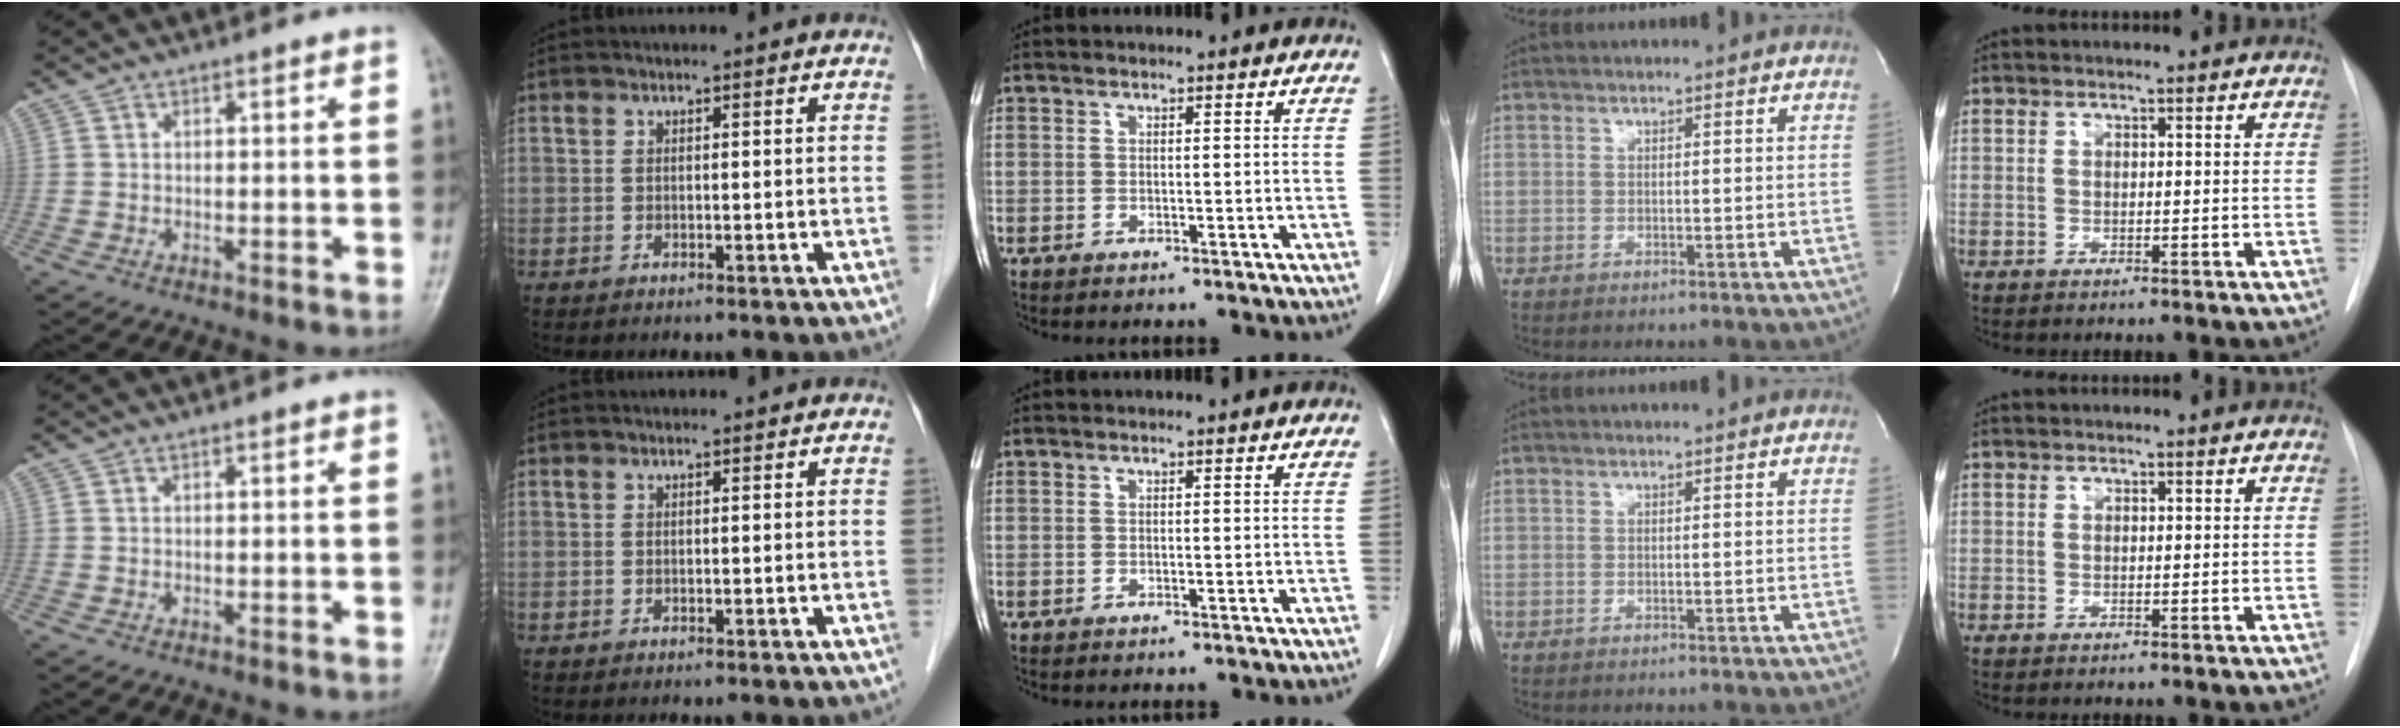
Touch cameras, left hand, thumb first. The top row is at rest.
{}